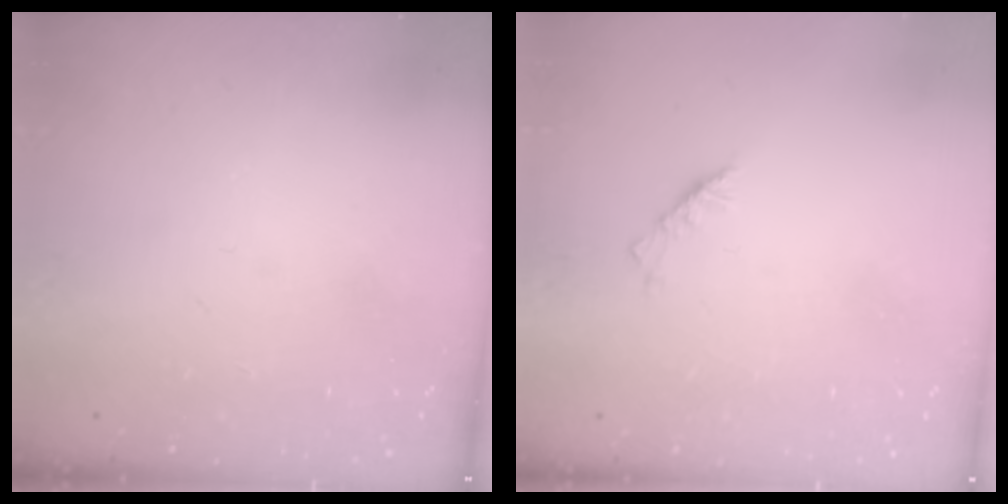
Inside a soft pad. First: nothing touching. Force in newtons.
{"total": 3.7, "press": 3.7, "slide": 0.8}